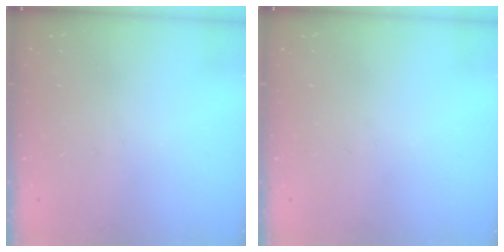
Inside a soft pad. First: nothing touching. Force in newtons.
{"total": 0.0}